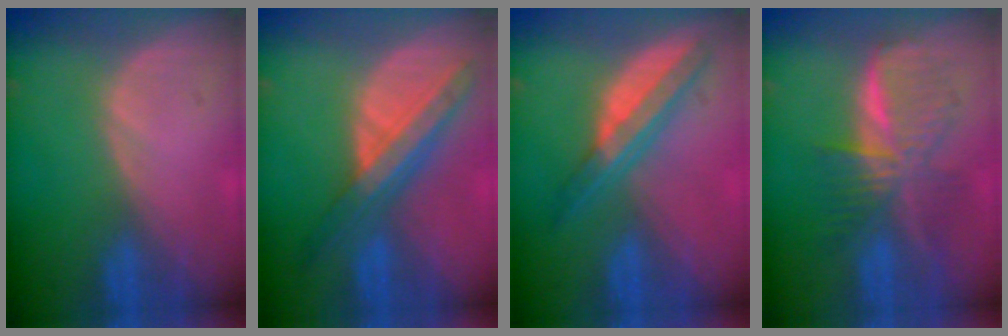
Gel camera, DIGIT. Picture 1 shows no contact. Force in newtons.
{"total": 8.4, "press": 7.4, "slide": 3.8}
{"total": 6.5, "press": 5.7, "slide": 3.1}
{"total": 8.1, "press": 8.1, "slide": 0.3}